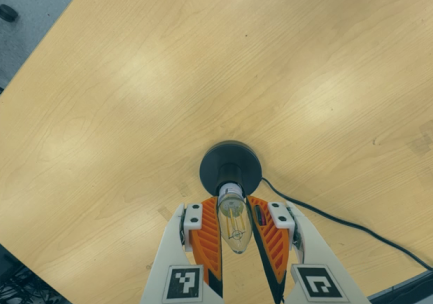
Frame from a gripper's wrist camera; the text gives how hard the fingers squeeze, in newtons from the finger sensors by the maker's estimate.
{"total": 10.5, "left": 9.9, "right": 11.1}